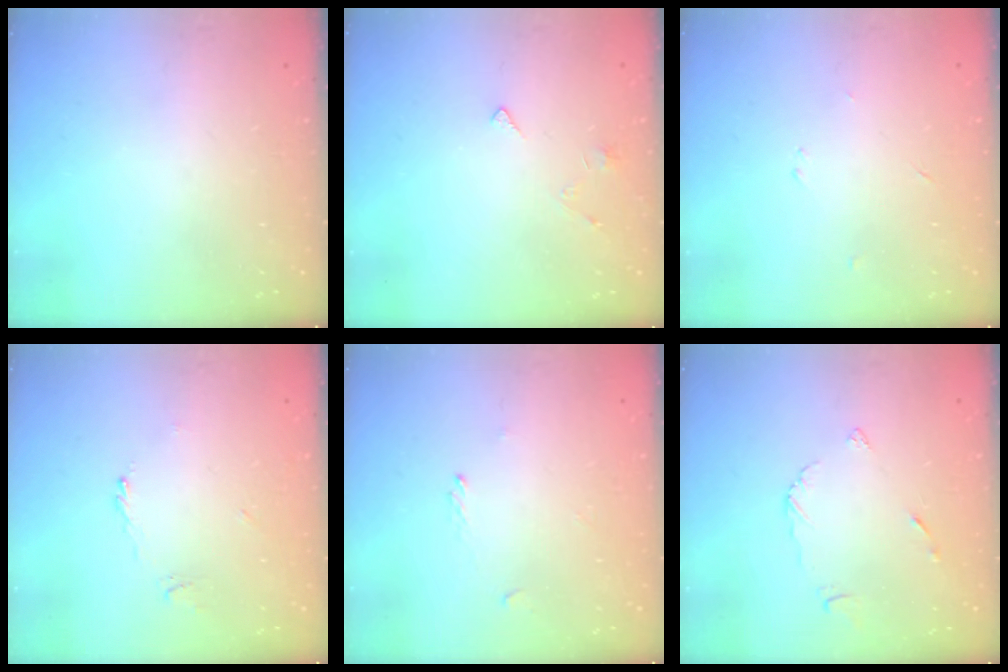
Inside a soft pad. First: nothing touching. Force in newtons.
{"total": 2.0, "press": 1.9, "slide": 0.4}
{"total": 2.2, "press": 2.2, "slide": 0.2}
{"total": 1.1, "press": 1.1, "slide": 0.4}
{"total": 0.0}
{"total": 3.8, "press": 3.8, "slide": 0.5}